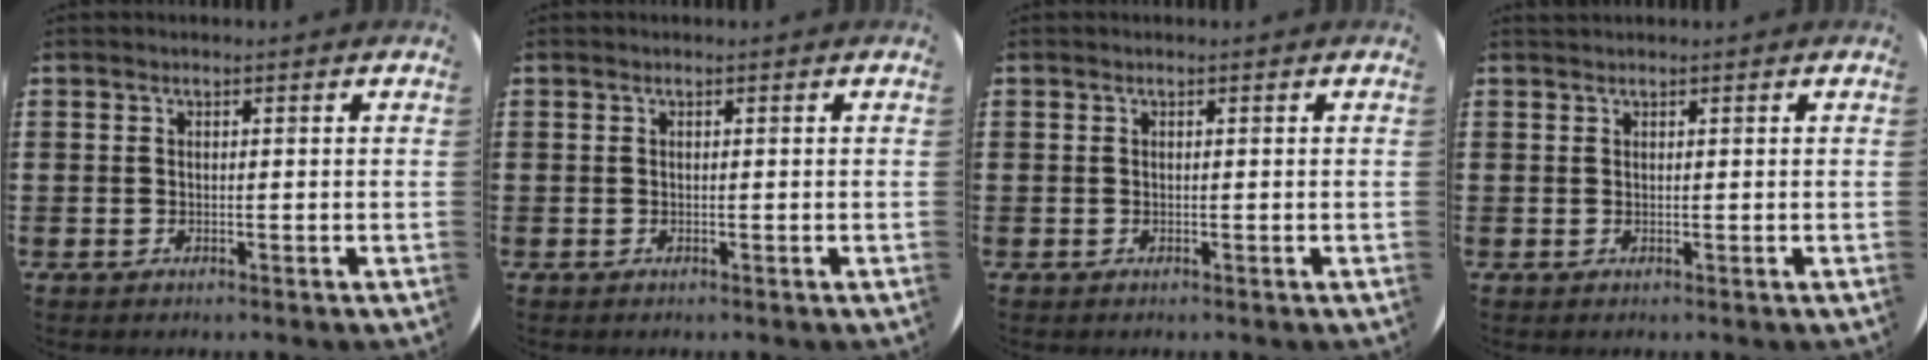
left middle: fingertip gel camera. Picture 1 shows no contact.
{"total": 0.0}
{"total": 0.0}
{"total": 0.0}